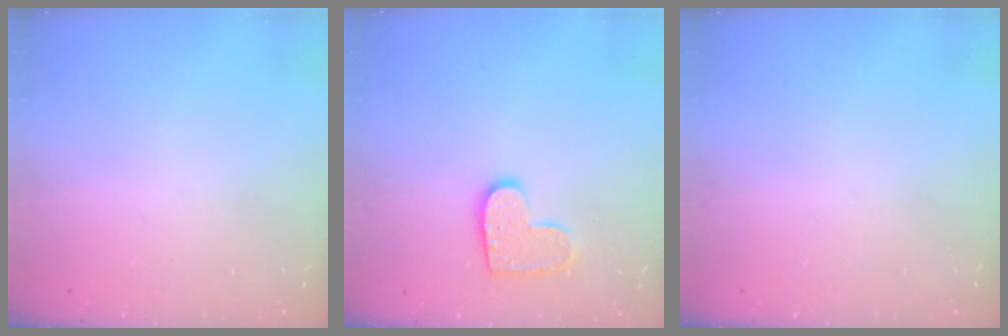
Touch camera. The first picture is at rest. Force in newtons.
{"total": 10.2, "press": 10.1, "slide": 0.5}
{"total": 0.0}